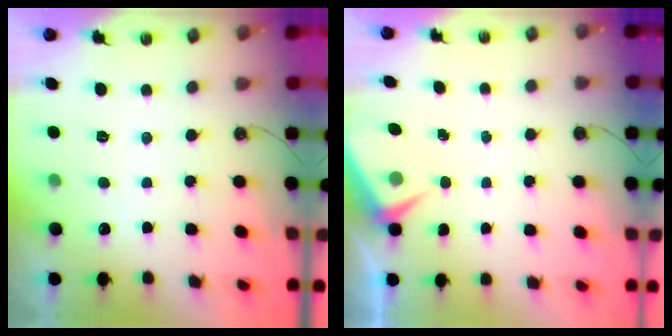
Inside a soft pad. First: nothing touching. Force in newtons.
{"total": 4.3, "press": 4.2, "slide": 0.7}